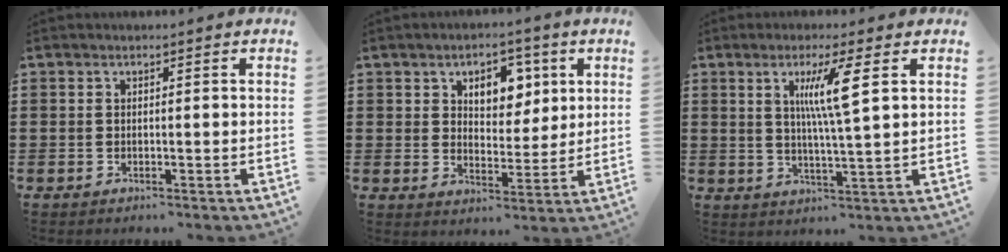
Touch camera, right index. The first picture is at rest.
{"total": 6.1, "force": [2.8, 4.1, 3.5], "torque": [-0.062, 0.006, 0.042]}
{"total": 7.3, "force": [2.4, 0.4, 6.9], "torque": [-0.140, 0.000, 0.035]}